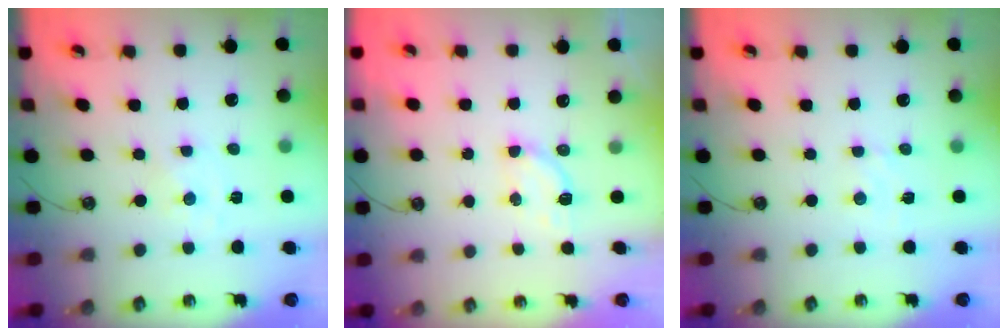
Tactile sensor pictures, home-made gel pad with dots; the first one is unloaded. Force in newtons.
{"total": 4.0, "press": 3.9, "slide": 0.6}
{"total": 2.3, "press": 2.3, "slide": 0.4}